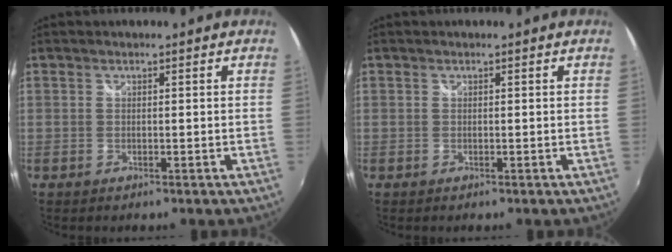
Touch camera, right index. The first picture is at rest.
{"total": 0.0}